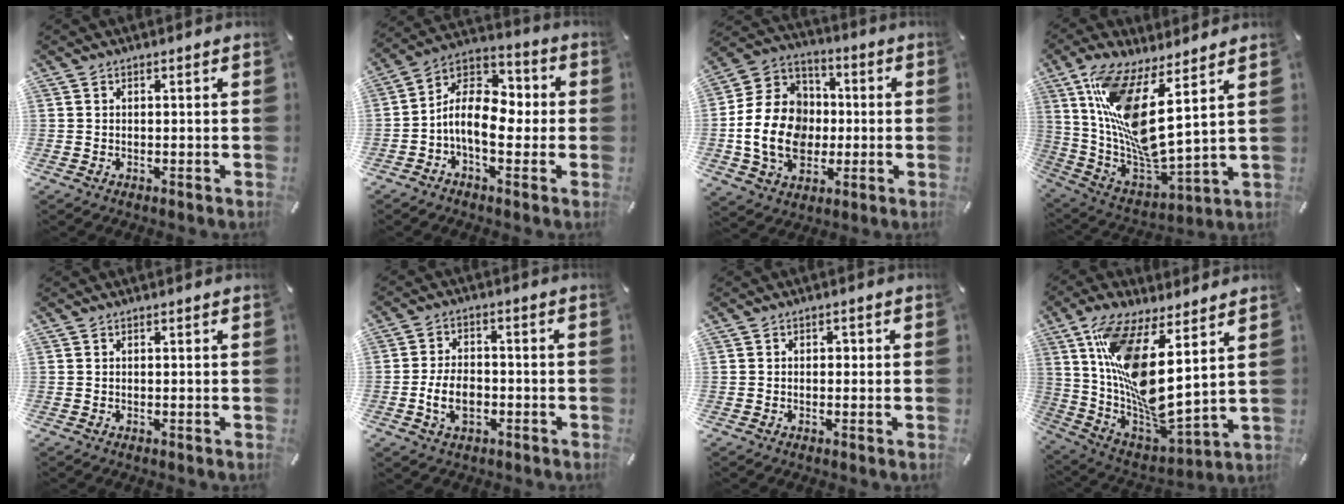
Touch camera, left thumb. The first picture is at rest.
{"total": 12.0, "force": [-2.1, 7.5, 9.1], "torque": [-0.181, 0.006, -0.039]}
{"total": 17.2, "force": [-2.4, 14.1, 9.6], "torque": [-0.216, 0.022, -0.040]}
{"total": 14.7, "force": [7.3, 3.5, 12.2], "torque": [-0.271, -0.070, 0.119]}
{"total": 0.0}
{"total": 8.1, "force": [-2.3, 5.5, 5.6], "torque": [-0.125, 0.009, -0.043]}
{"total": 1.3, "force": [-0.3, 1.0, 0.7], "torque": [-0.015, 0.005, -0.009]}
{"total": 15.8, "force": [6.8, 4.5, 13.5], "torque": [-0.290, -0.074, 0.110]}